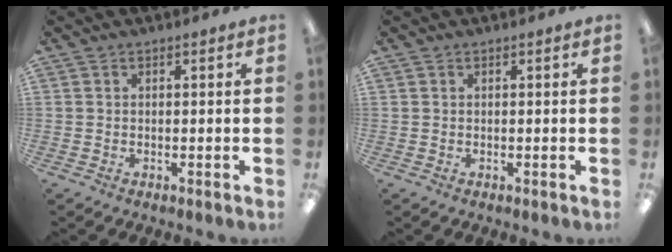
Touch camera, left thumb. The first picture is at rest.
{"total": 0.0}